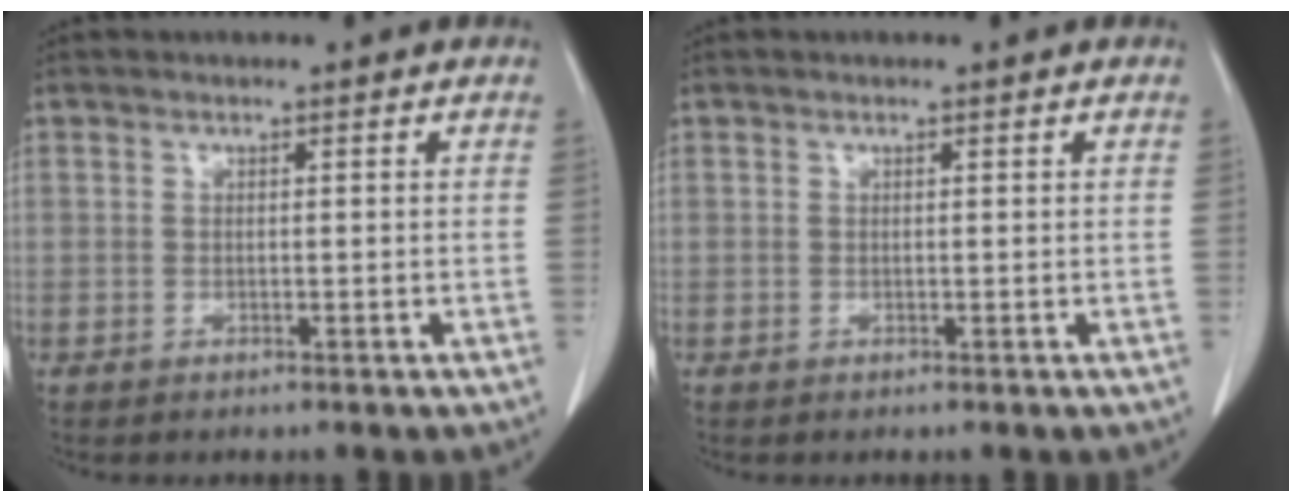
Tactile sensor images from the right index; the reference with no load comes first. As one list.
[{"total": 0.0}]